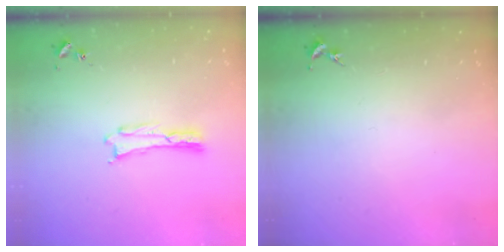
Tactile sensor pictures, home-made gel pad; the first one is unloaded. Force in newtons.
{"total": 0.0}